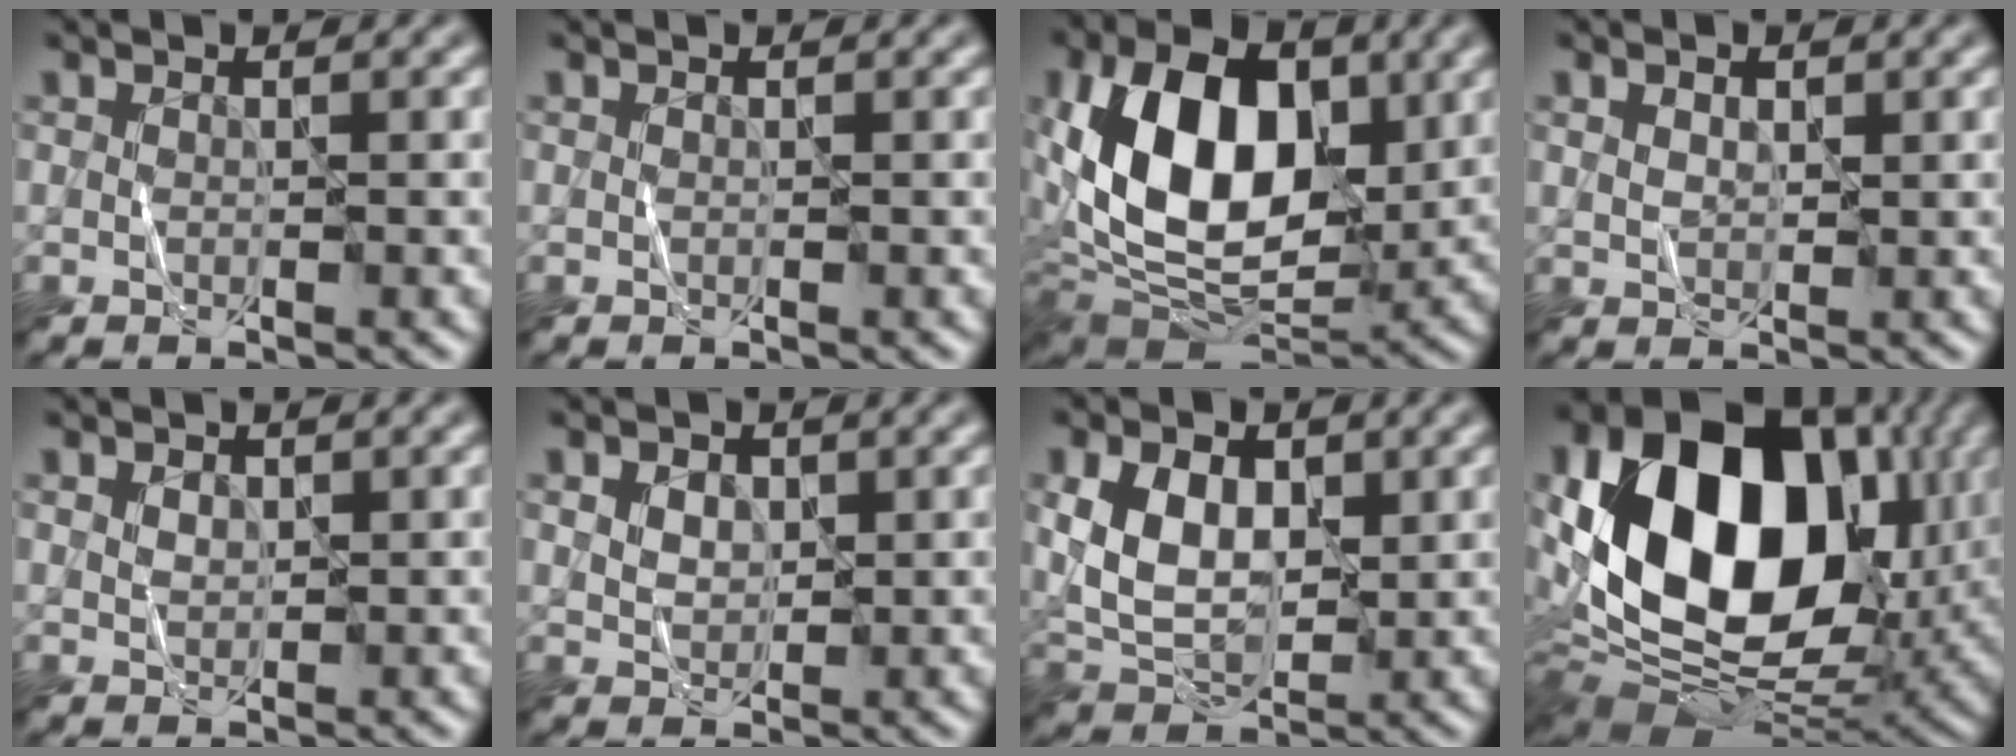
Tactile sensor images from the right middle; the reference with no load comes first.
{"total": 0.0}
{"total": 14.4, "force": [2.0, 9.1, 10.9], "torque": [-0.184, 0.001, 0.029]}
{"total": 1.6, "force": [0.8, 0.9, 1.0], "torque": [-0.017, 0.002, 0.015]}
{"total": 1.2, "force": [0.6, 0.8, 0.6], "torque": [-0.011, 0.000, 0.013]}
{"total": 2.8, "force": [1.3, 2.0, 1.5], "torque": [-0.033, 0.007, 0.019]}
{"total": 6.3, "force": [1.2, 4.1, 4.6], "torque": [-0.093, 0.000, 0.023]}
{"total": 18.4, "force": [2.8, 12.6, 13.1], "torque": [-0.260, -0.012, 0.061]}